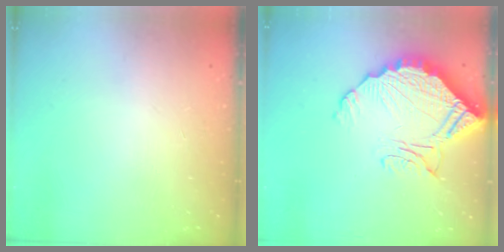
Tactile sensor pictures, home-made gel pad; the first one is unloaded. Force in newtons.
{"total": 14.2, "press": 14.1, "slide": 1.7}